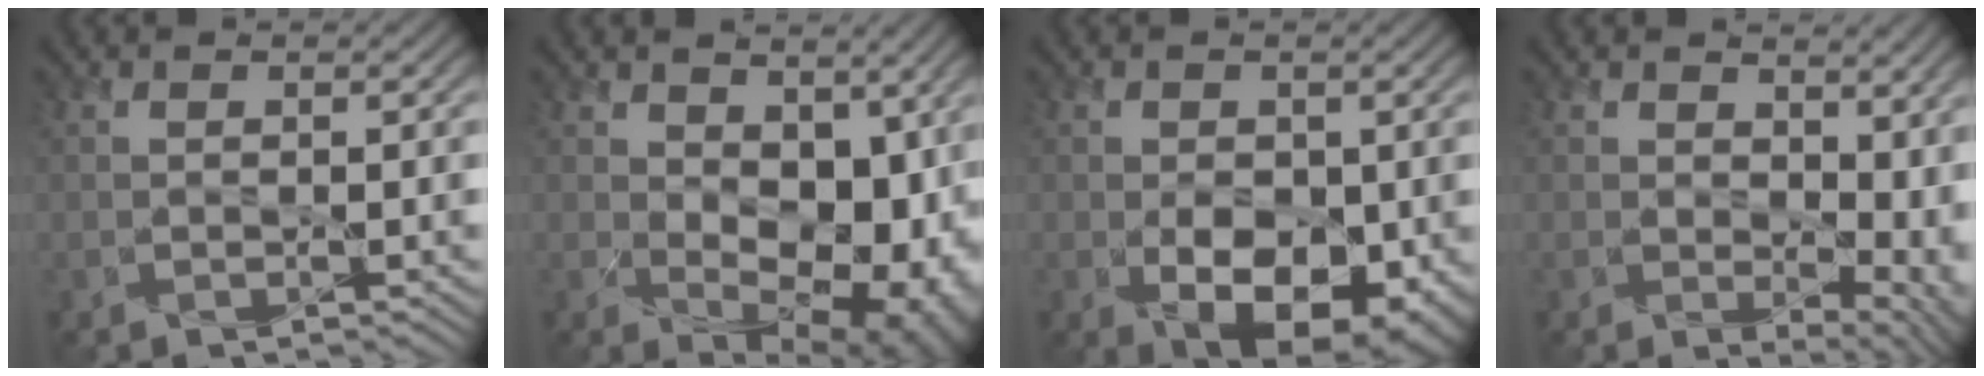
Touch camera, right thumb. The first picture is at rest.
{"total": 14.0, "force": [0.4, 9.2, 10.6], "torque": [-0.142, -0.036, 0.046]}
{"total": 8.0, "force": [-2.2, 5.0, 5.9], "torque": [-0.109, -0.043, -0.014]}
{"total": 8.4, "force": [2.0, 5.4, 6.2], "torque": [-0.085, -0.027, 0.062]}